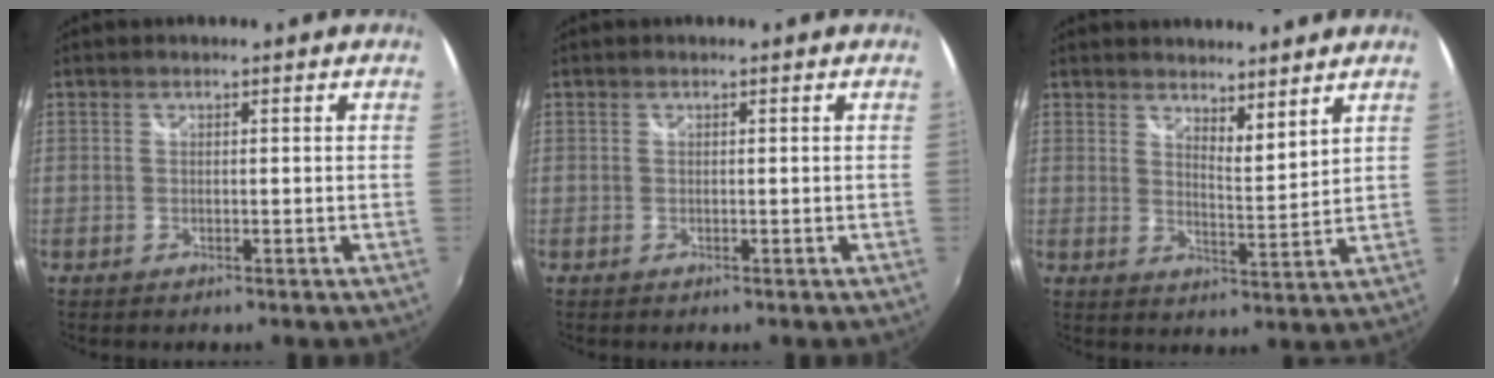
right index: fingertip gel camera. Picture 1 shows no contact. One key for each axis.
{"total": 0.0}
{"total": 6.3, "fx": 5.6, "fy": 0.9, "fz": 2.8, "tx": -0.035, "ty": -0.007, "tz": 0.081}